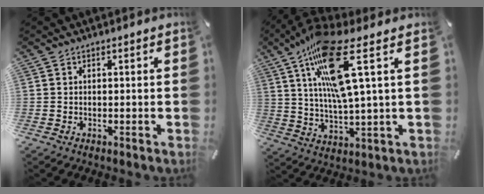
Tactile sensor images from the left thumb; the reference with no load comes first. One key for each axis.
{"total": 16.7, "fx": 7.0, "fy": 2.7, "fz": 14.9, "tx": -0.296, "ty": -0.018, "tz": 0.106}